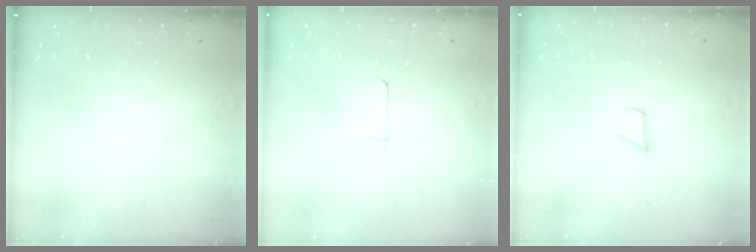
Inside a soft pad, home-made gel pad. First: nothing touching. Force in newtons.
{"total": 4.6, "press": 4.6, "slide": 0.4}
{"total": 2.1, "press": 2.1, "slide": 0.1}